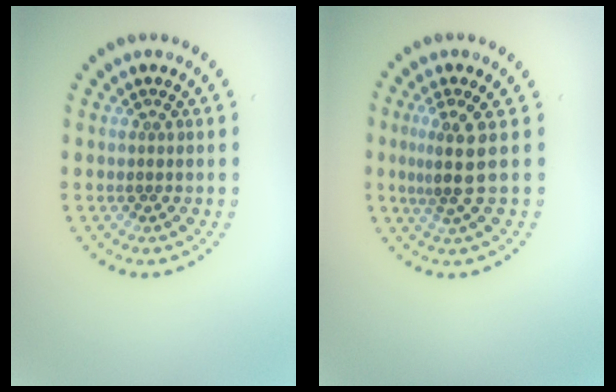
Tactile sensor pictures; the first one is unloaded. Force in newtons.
{"total": 2.9, "press": 1.9, "slide": 2.1}